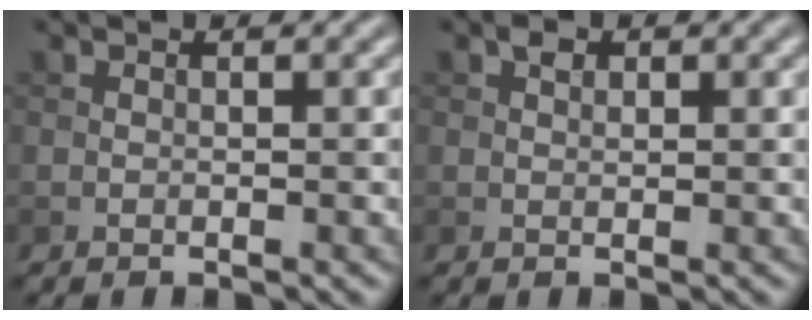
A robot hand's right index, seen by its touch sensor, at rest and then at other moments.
{"total": 1.0, "force": [0.5, 0.7, 0.6], "torque": [-0.009, 0.000, 0.007]}